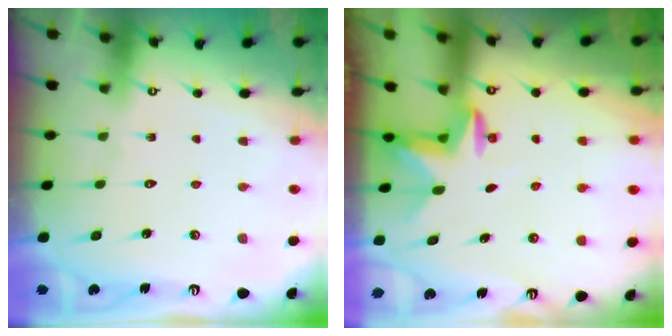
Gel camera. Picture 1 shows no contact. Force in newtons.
{"total": 3.1, "press": 3.0, "slide": 0.7}